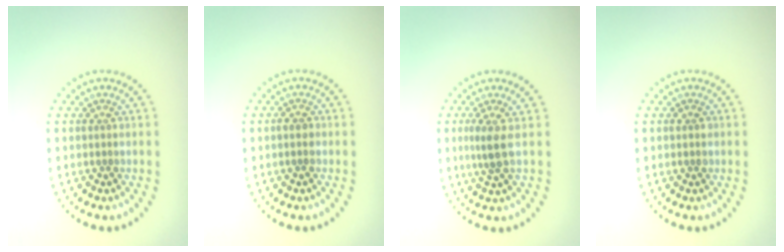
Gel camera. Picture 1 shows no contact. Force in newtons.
{"total": 1.0, "press": 1.0, "slide": 0.2}
{"total": 2.2, "press": 1.7, "slide": 1.3}
{"total": 1.0, "press": 0.9, "slide": 0.2}